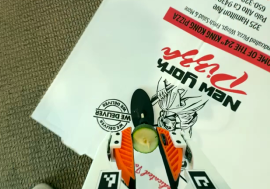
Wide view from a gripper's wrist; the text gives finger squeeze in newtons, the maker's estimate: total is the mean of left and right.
{"total": 8.3, "left": 8.1, "right": 8.5}